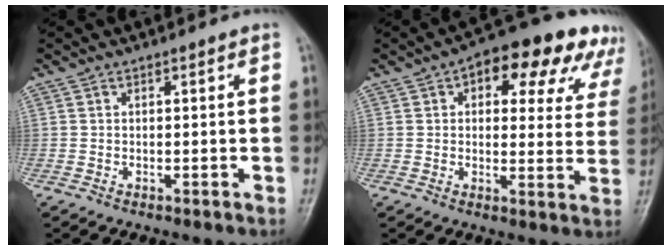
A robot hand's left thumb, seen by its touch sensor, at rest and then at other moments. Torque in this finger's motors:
{"motor_torque": [0.33, 0.42, 0.25, -0.01, 0.21]}